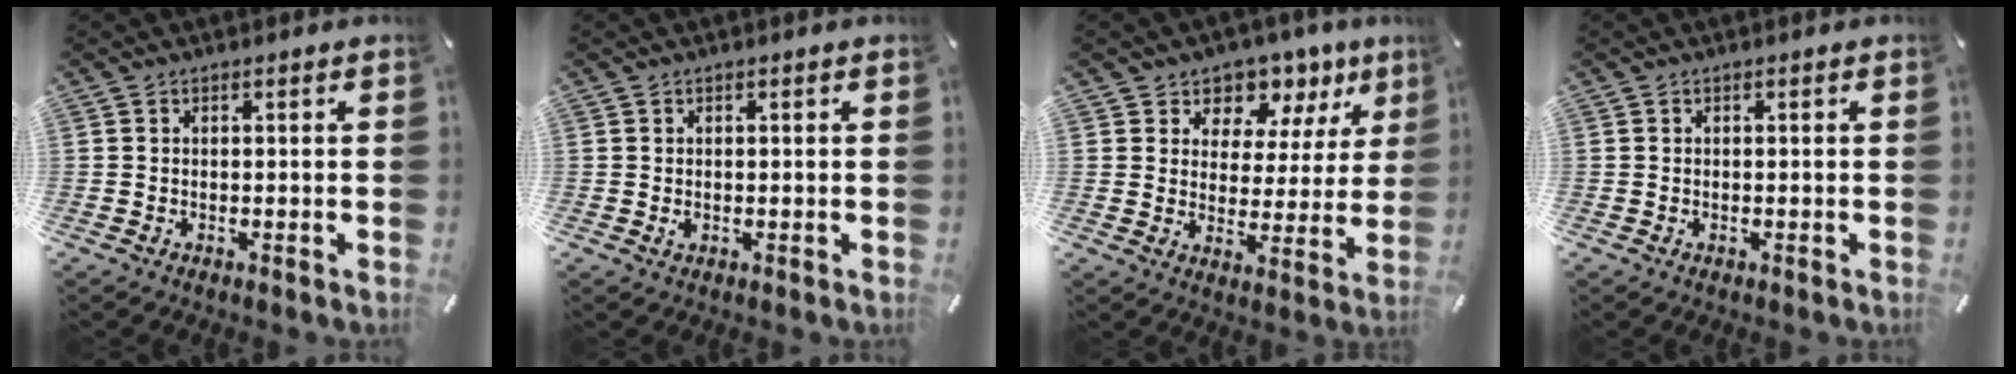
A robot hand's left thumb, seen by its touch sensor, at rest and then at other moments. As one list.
[{"total": 0.7, "force": [0.1, 0.6, 0.4], "torque": [-0.001, -0.001, -0.001]}, {"total": 7.8, "force": [5.5, 5.4, 1.3], "torque": [-0.016, -0.052, 0.094]}, {"total": 0.0}]